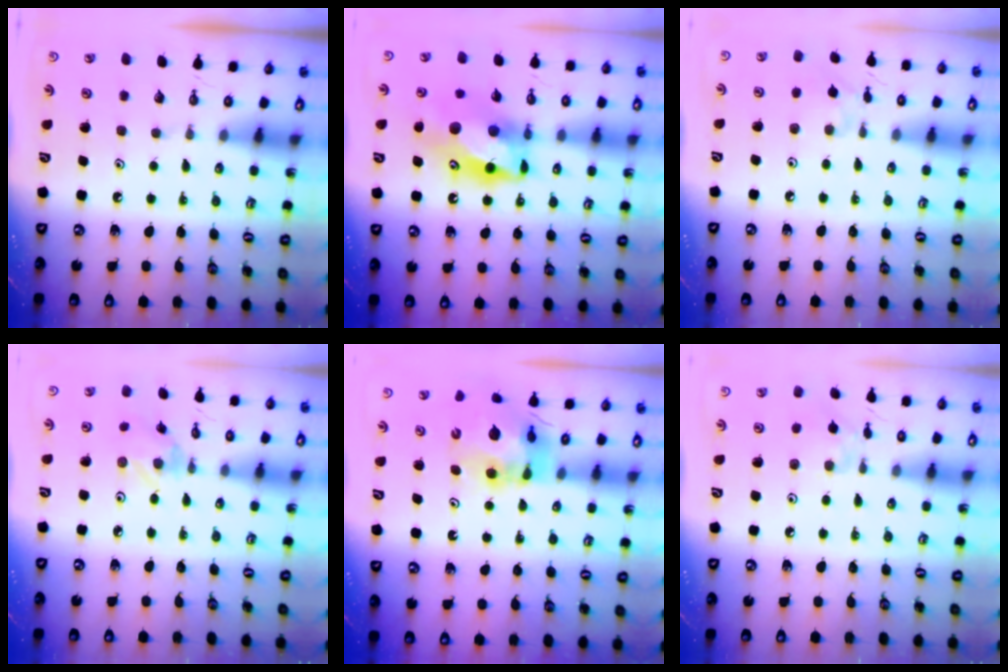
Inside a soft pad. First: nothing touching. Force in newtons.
{"total": 17.3, "press": 17.3, "slide": 0.6}
{"total": 2.8, "press": 2.8, "slide": 0.1}
{"total": 1.3, "press": 1.3, "slide": 0.1}
{"total": 12.0, "press": 11.9, "slide": 1.5}
{"total": 2.0, "press": 2.0, "slide": 0.4}